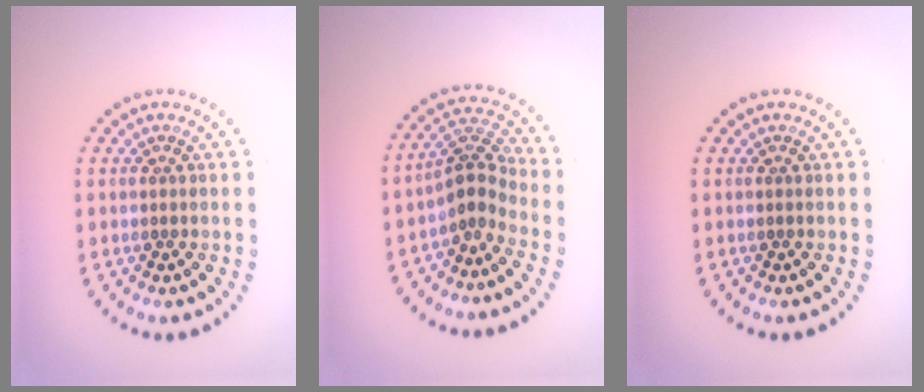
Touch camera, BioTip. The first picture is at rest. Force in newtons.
{"total": 2.9, "press": 2.2, "slide": 1.9}
{"total": 0.0}